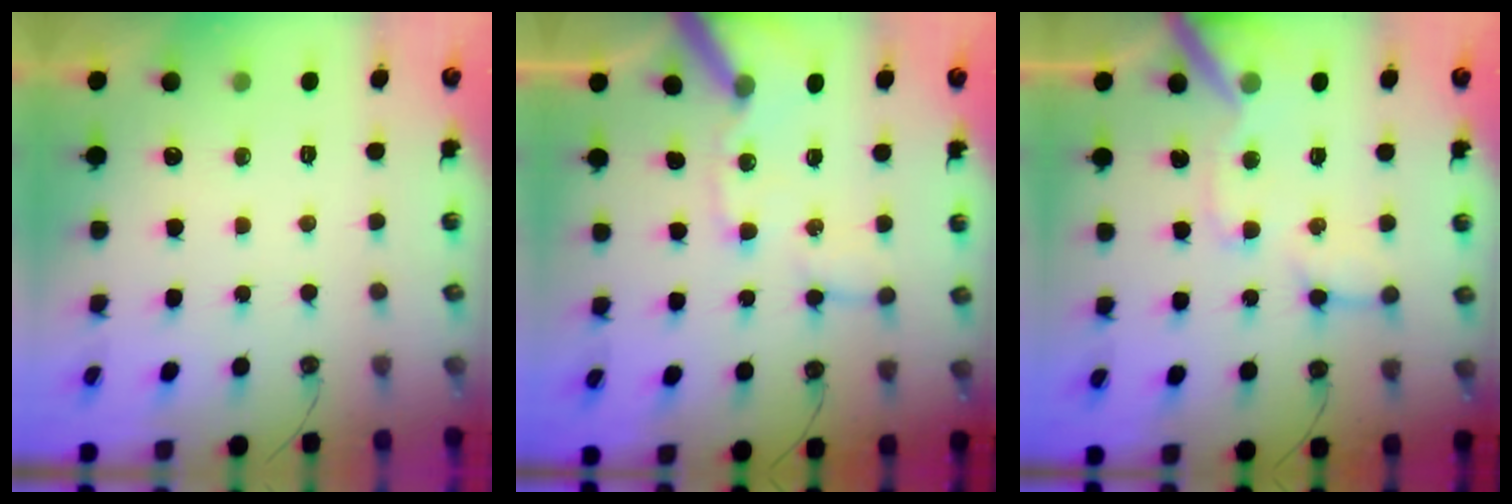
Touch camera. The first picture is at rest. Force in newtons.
{"total": 12.8, "press": 12.8, "slide": 1.4}
{"total": 12.4, "press": 12.3, "slide": 2.0}